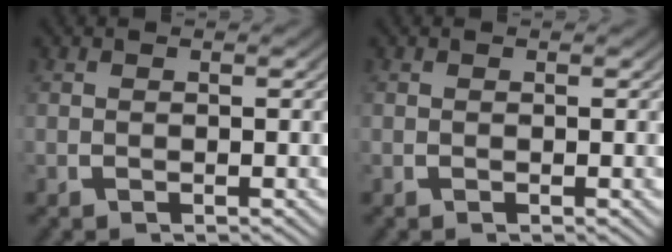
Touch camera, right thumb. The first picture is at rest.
{"total": 0.0}